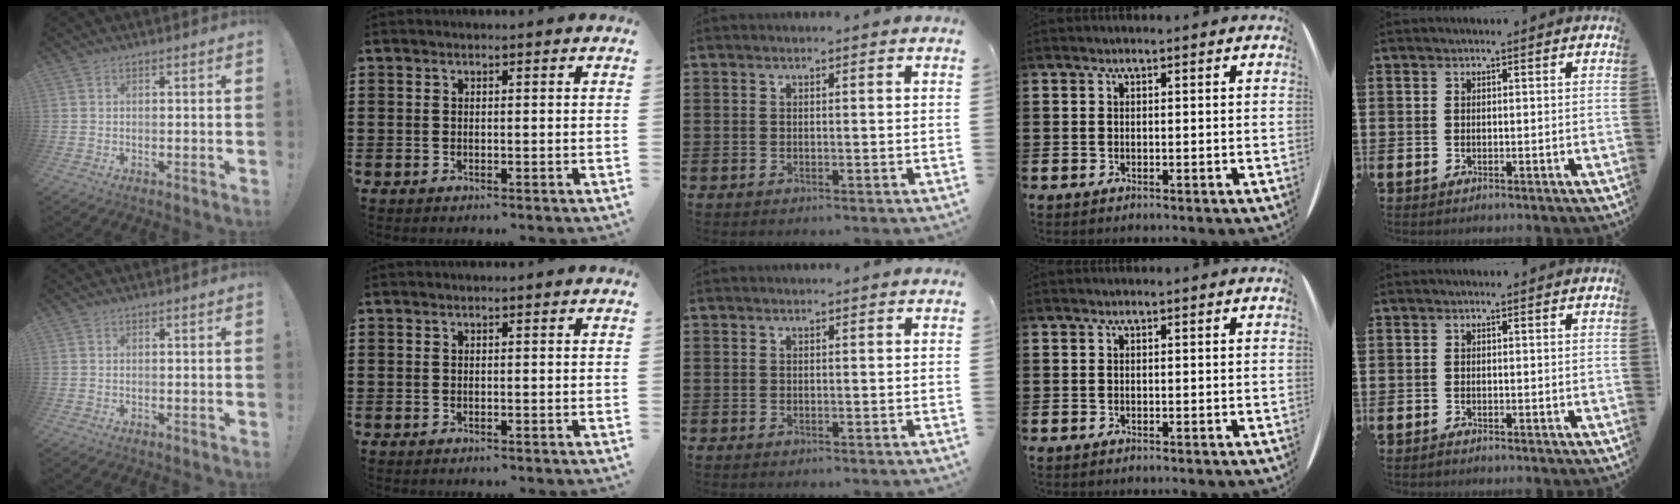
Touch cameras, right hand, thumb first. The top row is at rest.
{}